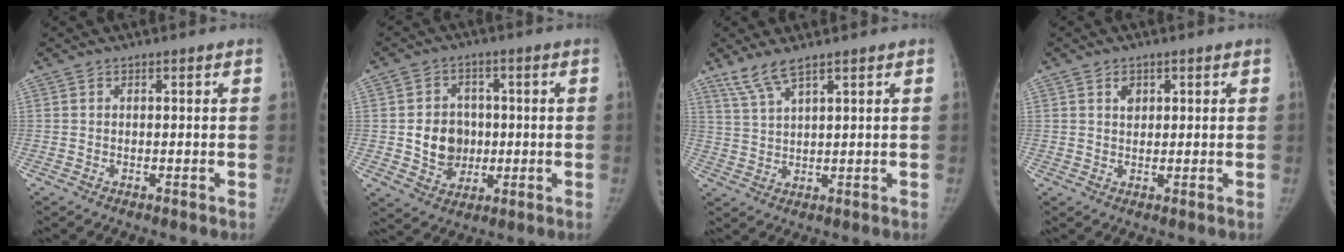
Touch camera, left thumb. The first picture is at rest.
{"total": 8.7, "force": [-0.3, 7.6, 4.2], "torque": [-0.027, 0.005, -0.002]}
{"total": 5.2, "force": [3.9, 0.7, 3.3], "torque": [-0.075, -0.009, 0.086]}
{"total": 2.0, "force": [0.9, 1.5, 1.0], "torque": [-0.005, -0.004, 0.014]}